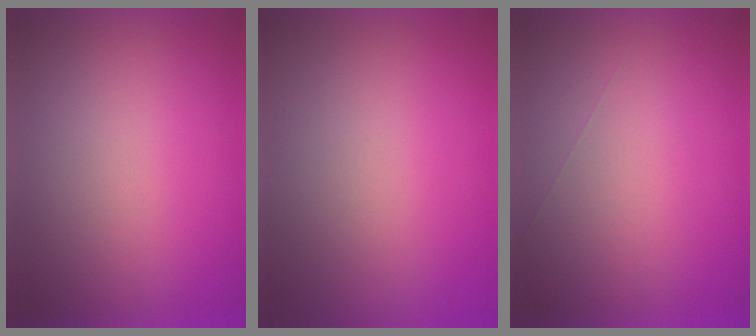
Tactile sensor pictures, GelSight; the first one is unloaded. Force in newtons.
{"total": 5.5}
{"total": 1.0}